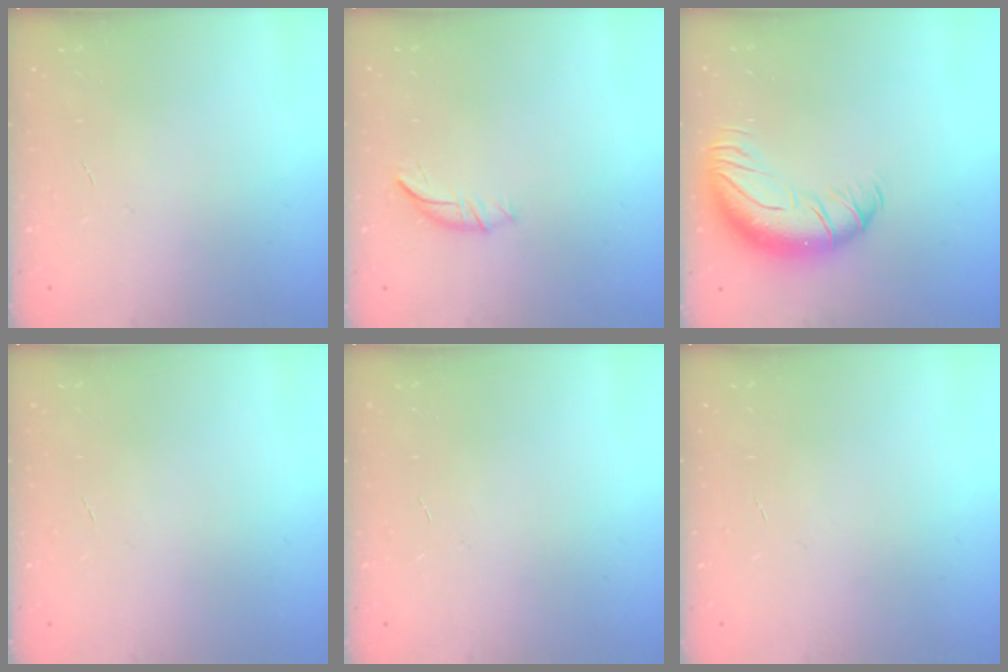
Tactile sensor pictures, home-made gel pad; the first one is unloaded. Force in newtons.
{"total": 6.5, "press": 6.4, "slide": 0.7}
{"total": 12.6, "press": 12.3, "slide": 2.8}
{"total": 0.0}
{"total": 0.0}
{"total": 0.0}